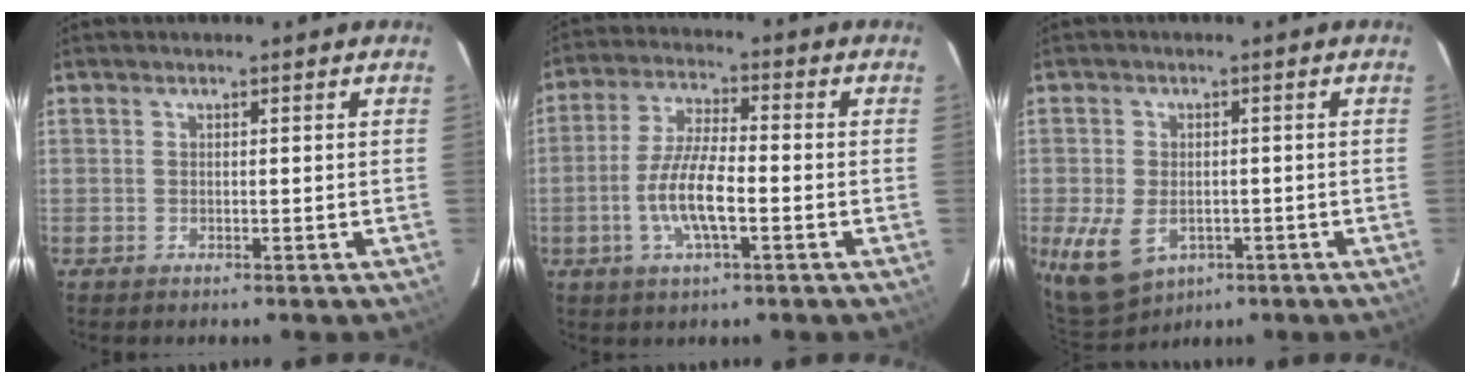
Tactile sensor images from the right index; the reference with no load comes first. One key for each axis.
{"total": 9.3, "fx": -2.9, "fy": 2.5, "fz": 8.5, "tx": -0.173, "ty": -0.001, "tz": -0.057}
{"total": 9.0, "fx": -3.0, "fy": 6.2, "fz": 5.8, "tx": -0.131, "ty": -0.021, "tz": -0.041}